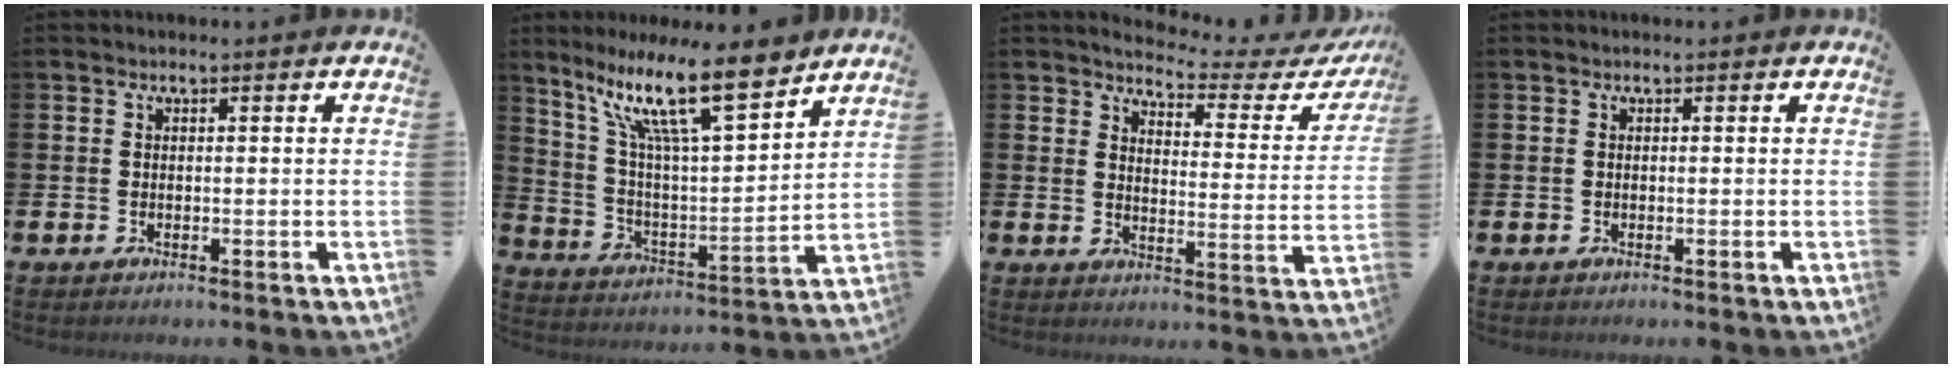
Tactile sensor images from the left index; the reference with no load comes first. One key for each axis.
{"total": 14.7, "fx": 10.4, "fy": 3.2, "fz": 9.9, "tx": -0.207, "ty": -0.045, "tz": 0.176}
{"total": 4.0, "fx": 3.7, "fy": 0.8, "fz": 1.1, "tx": -0.038, "ty": -0.033, "tz": 0.055}
{"total": 0.0}